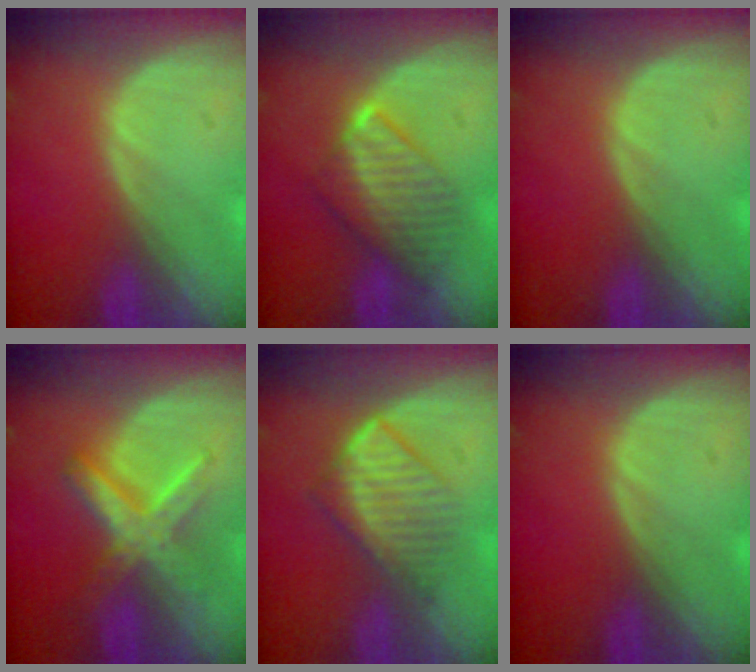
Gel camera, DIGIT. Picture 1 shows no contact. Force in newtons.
{"total": 6.5, "press": 6.4, "slide": 0.9}
{"total": 0.0}
{"total": 6.6, "press": 6.6, "slide": 0.2}
{"total": 6.9, "press": 6.0, "slide": 3.5}
{"total": 0.0}